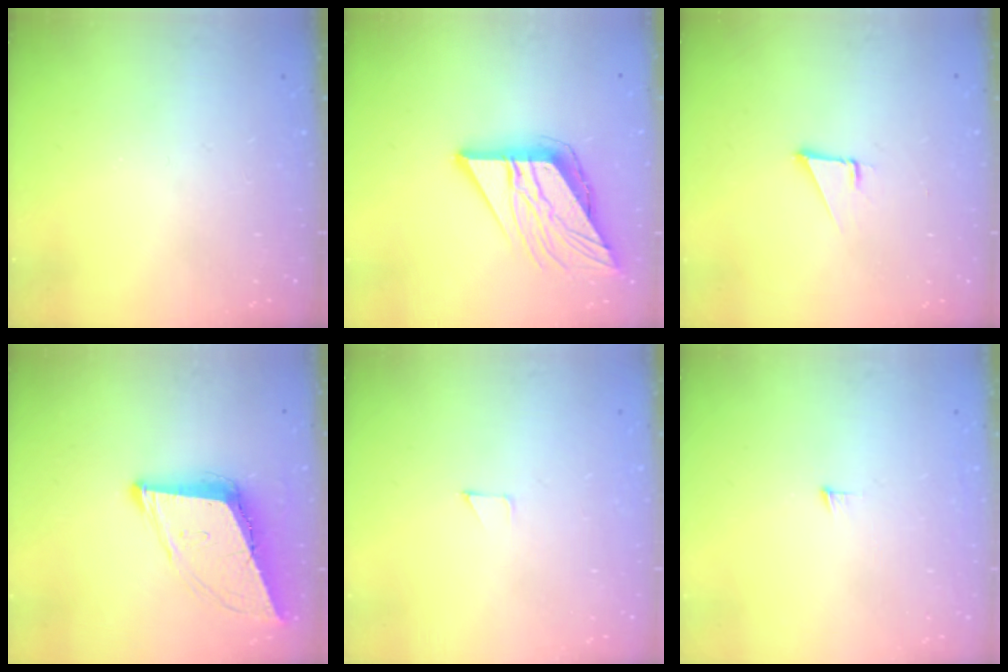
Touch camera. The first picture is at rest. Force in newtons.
{"total": 12.8, "press": 12.7, "slide": 1.5}
{"total": 1.9, "press": 1.9, "slide": 0.1}
{"total": 10.9, "press": 10.3, "slide": 3.6}
{"total": 2.6, "press": 2.6, "slide": 0.2}
{"total": 3.6, "press": 3.6, "slide": 0.3}